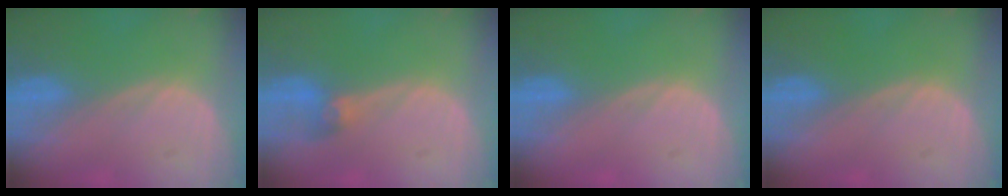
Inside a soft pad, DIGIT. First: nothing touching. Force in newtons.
{"total": 3.0, "press": 2.6, "slide": 1.4}
{"total": 0.0}
{"total": 0.0}